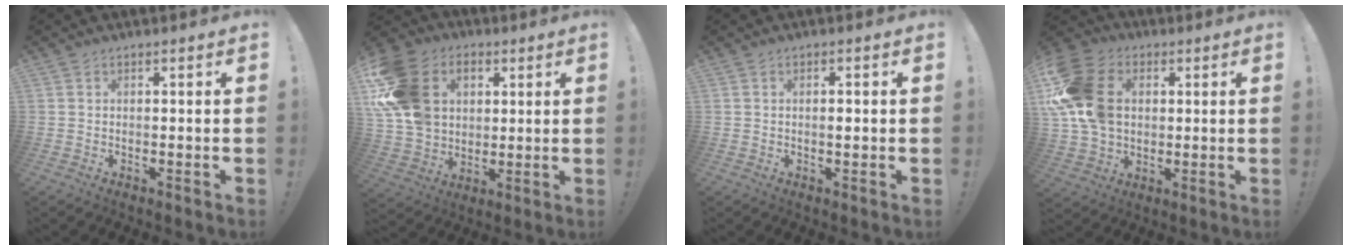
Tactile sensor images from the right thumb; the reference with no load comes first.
{"total": 20.5, "force": [5.1, 15.9, 12.0], "torque": [-0.217, -0.009, 0.107]}
{"total": 1.3, "force": [-0.2, 0.3, 1.3], "torque": [-0.008, -0.004, -0.007]}
{"total": 20.3, "force": [3.5, 15.4, 12.7], "torque": [-0.231, -0.005, 0.071]}